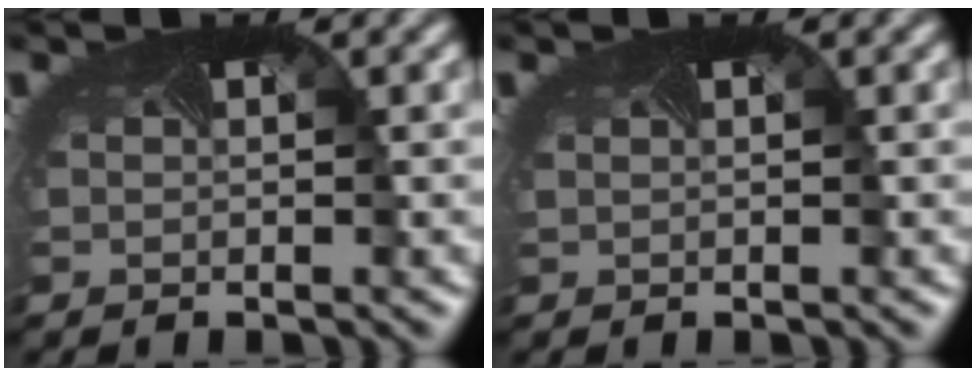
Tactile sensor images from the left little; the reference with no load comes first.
{"total": 0.6, "force": [0.4, 0.4, 0.3], "torque": [-0.010, 0.007, 0.003]}